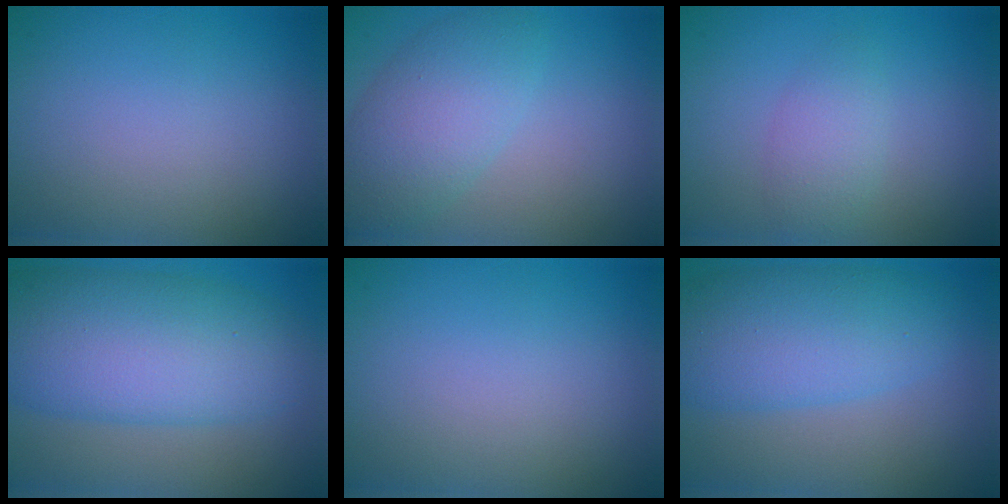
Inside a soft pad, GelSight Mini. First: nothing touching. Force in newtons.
{"total": 5.1, "press": 5.1, "slide": 0.2}
{"total": 2.2, "press": 2.2, "slide": 0.1}
{"total": 10.2, "press": 10.2, "slide": 0.4}
{"total": 0.0}
{"total": 7.0, "press": 7.0, "slide": 0.3}